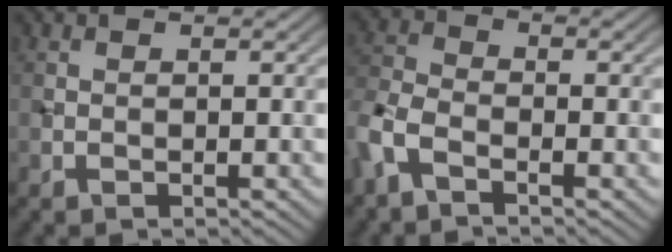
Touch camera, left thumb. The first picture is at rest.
{"total": 4.4, "force": [-2.6, 2.3, 2.7], "torque": [-0.071, -0.003, -0.072]}